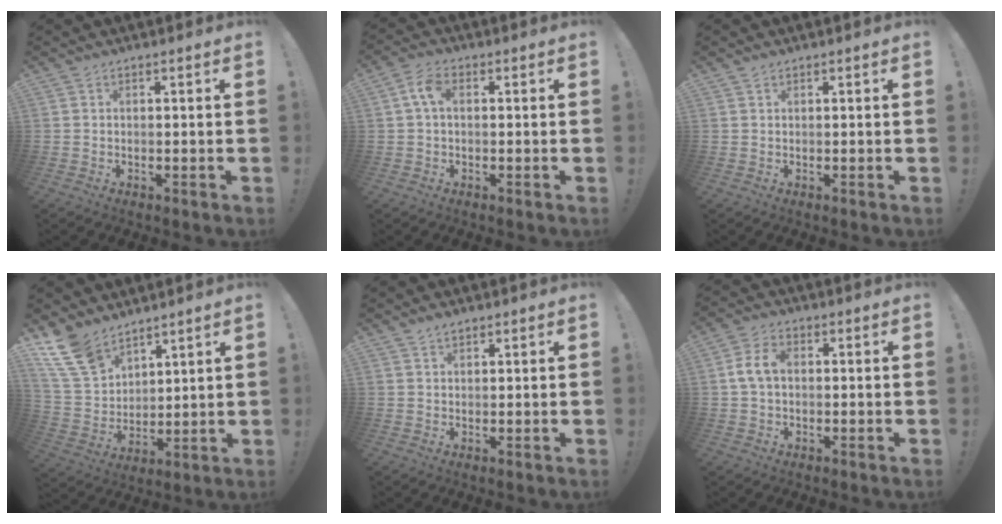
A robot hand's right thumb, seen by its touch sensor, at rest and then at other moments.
{"total": 5.4, "force": [0.7, 3.2, 4.4], "torque": [-0.092, 0.015, 0.014]}
{"total": 0.6, "force": [0.5, 0.3, 0.2], "torque": [-0.004, 0.000, 0.009]}
{"total": 14.0, "force": [10.4, 7.6, 5.4], "torque": [-0.126, -0.059, 0.206]}
{"total": 1.8, "force": [1.5, 0.7, 0.7], "torque": [-0.013, -0.006, 0.028]}
{"total": 6.7, "force": [0.3, 4.3, 5.1], "torque": [-0.101, 0.011, 0.006]}